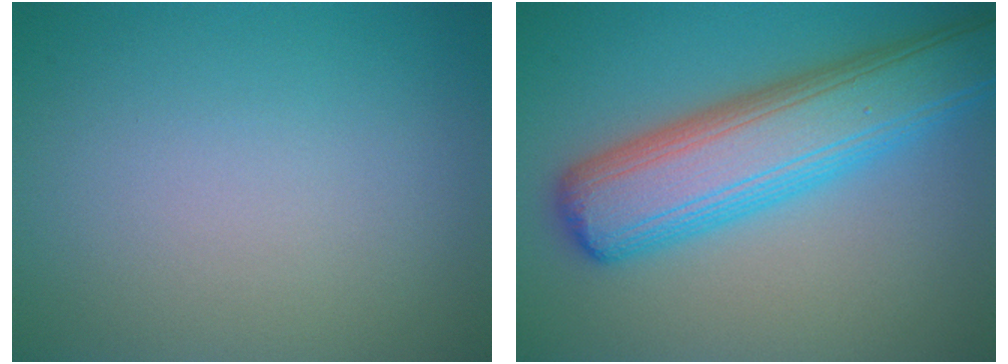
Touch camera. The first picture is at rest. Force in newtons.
{"total": 9.1, "press": 9.1, "slide": 0.1}